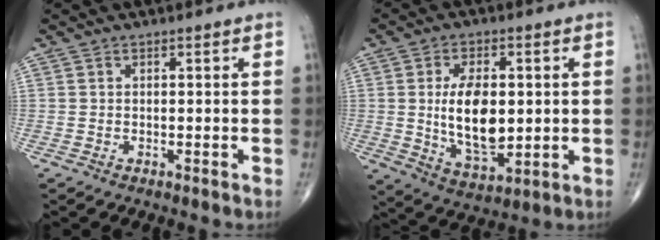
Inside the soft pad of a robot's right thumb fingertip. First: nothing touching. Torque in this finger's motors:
{"motor_torque": [-0.01, 0.43, 0.68, 0.24, 0.16]}